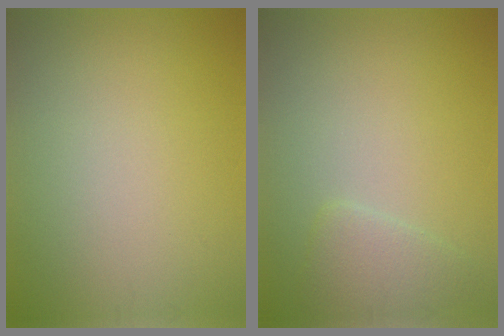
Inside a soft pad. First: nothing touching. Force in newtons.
{"total": 2.2, "press": 2.2, "slide": 0.1}